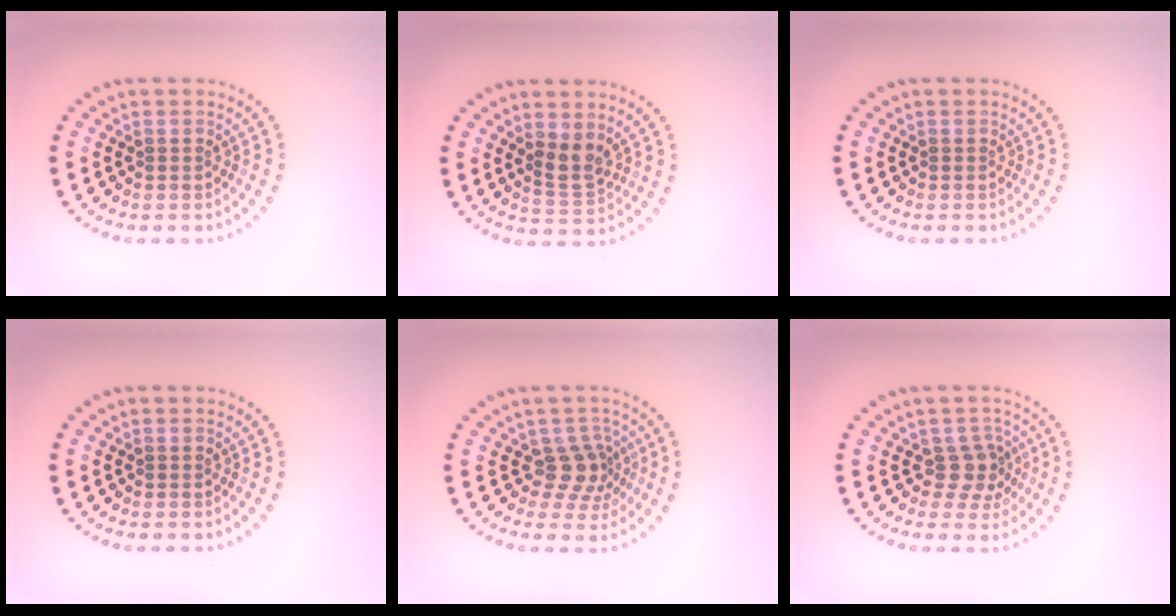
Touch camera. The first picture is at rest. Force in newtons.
{"total": 2.2, "press": 1.8, "slide": 1.2}
{"total": 0.0}
{"total": 0.0}
{"total": 2.9, "press": 2.0, "slide": 2.0}
{"total": 2.6, "press": 2.0, "slide": 1.7}